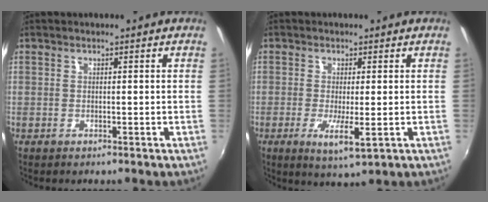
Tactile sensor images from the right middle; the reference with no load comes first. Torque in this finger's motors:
{"motor_torque": [1.07, -1.07, 0.16, 0.08]}